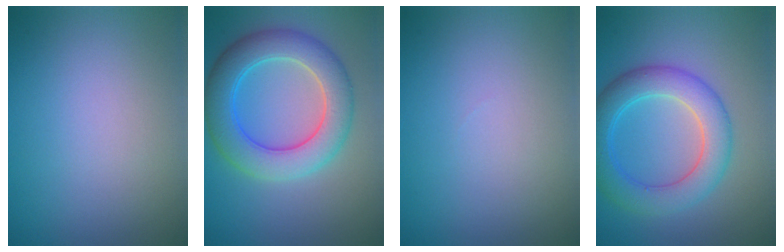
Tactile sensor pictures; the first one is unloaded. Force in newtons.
{"total": 6.9, "press": 6.9, "slide": 0.5}
{"total": 0.0}
{"total": 5.7, "press": 5.7, "slide": 0.4}